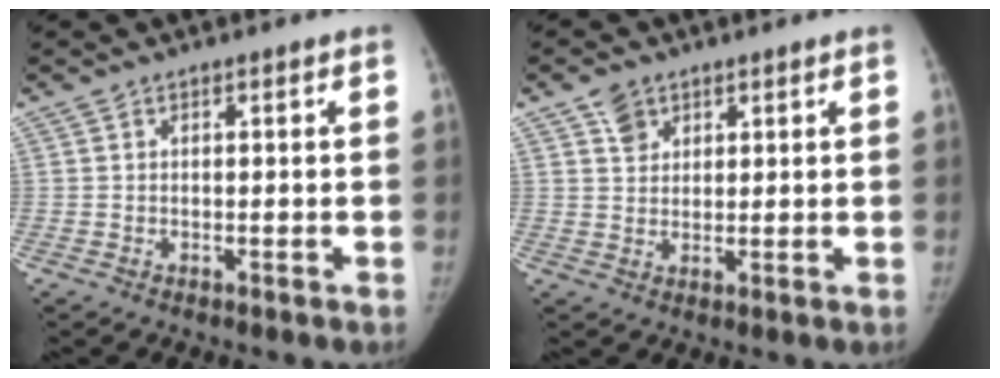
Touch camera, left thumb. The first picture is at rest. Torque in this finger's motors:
{"motor_torque": [0.17, -0.01, 0.80, -0.55, 0.08]}